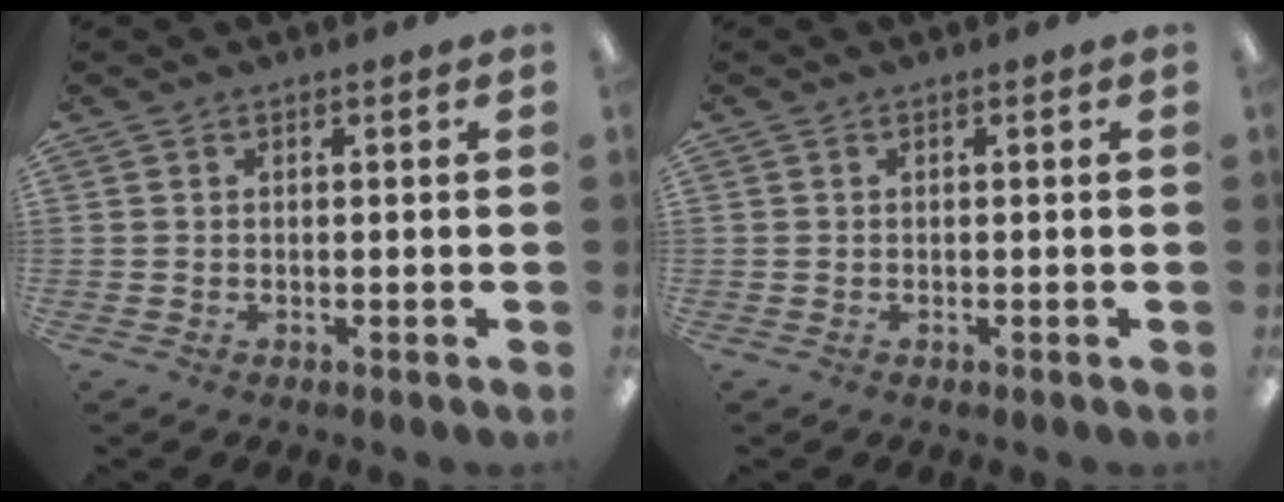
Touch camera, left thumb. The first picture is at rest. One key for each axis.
{"total": 0.0}